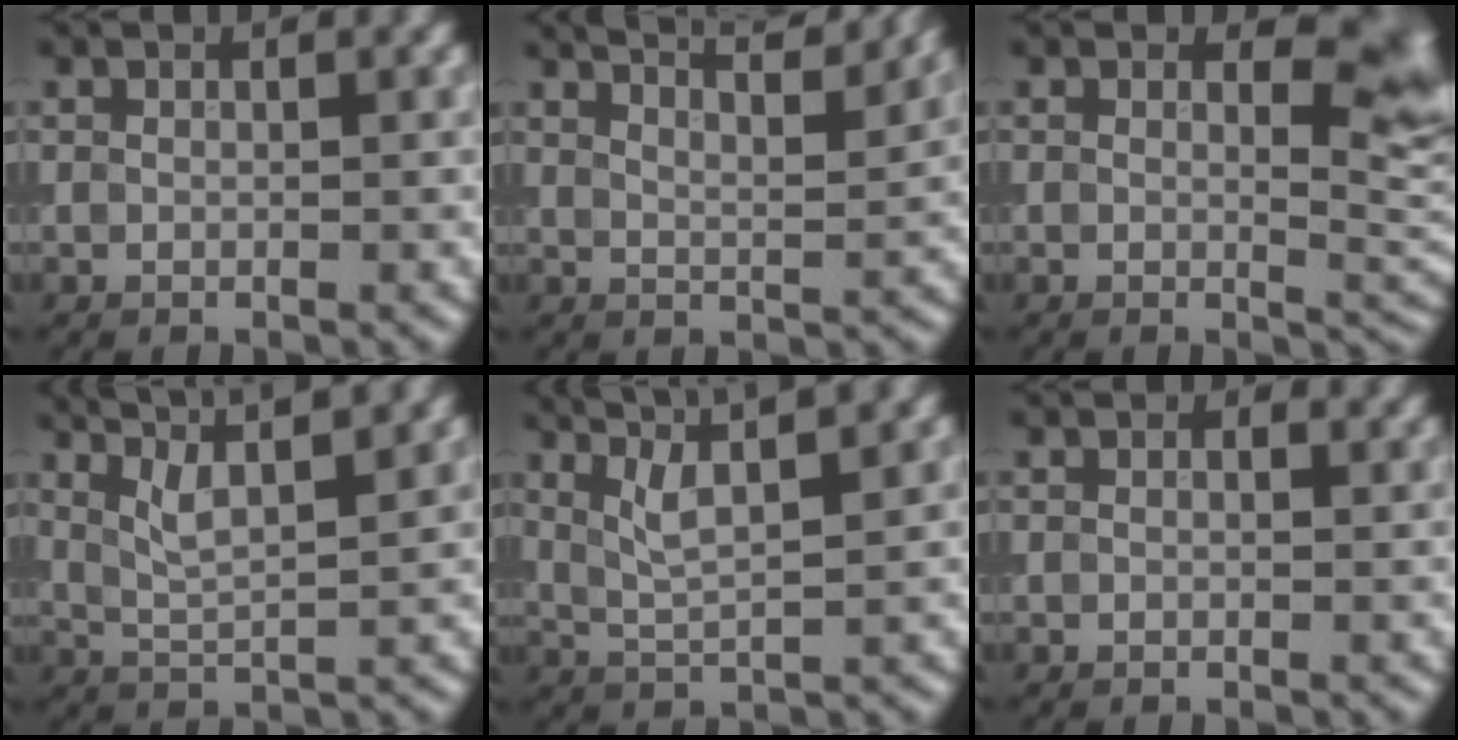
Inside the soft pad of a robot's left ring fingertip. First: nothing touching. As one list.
[{"total": 8.9, "force": [7.1, 2.4, 4.7], "torque": [-0.036, 0.030, 0.056]}, {"total": 5.0, "force": [1.5, 2.4, 4.1], "torque": [-0.041, -0.007, 0.021]}, {"total": 7.1, "force": [4.9, 1.9, 4.8], "torque": [-0.080, 0.031, 0.055]}, {"total": 5.2, "force": [3.3, 1.1, 3.9], "torque": [-0.073, 0.018, 0.045]}, {"total": 0.9, "force": [0.5, 0.5, 0.6], "torque": [-0.006, -0.002, 0.004]}]